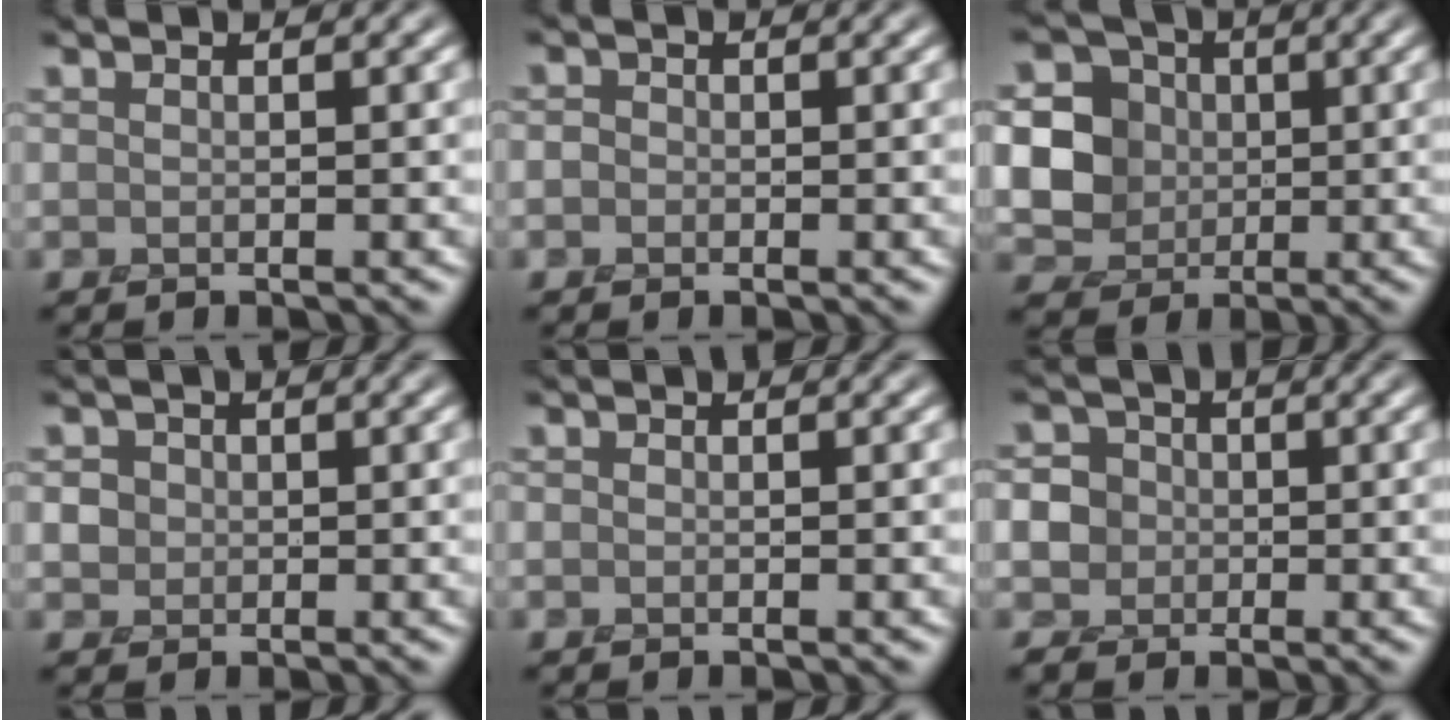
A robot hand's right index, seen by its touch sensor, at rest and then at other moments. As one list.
[{"total": 1.0, "force": [-0.3, 0.9, 0.3], "torque": [0.006, 0.000, -0.014]}, {"total": 8.0, "force": [0.2, 7.2, 3.4], "torque": [-0.071, 0.009, -0.017]}, {"total": 1.9, "force": [0.2, 1.8, 0.6], "torque": [0.001, 0.006, 0.004]}, {"total": 0.0}, {"total": 5.2, "force": [-0.5, 4.8, 1.8], "torque": [-0.024, 0.034, -0.047]}]